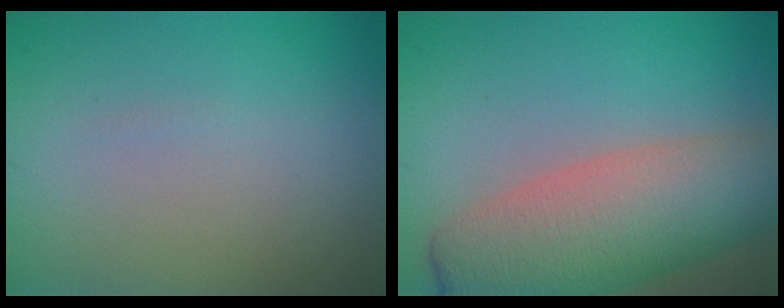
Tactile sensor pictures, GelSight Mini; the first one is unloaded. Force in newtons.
{"total": 9.1, "press": 9.1, "slide": 0.4}